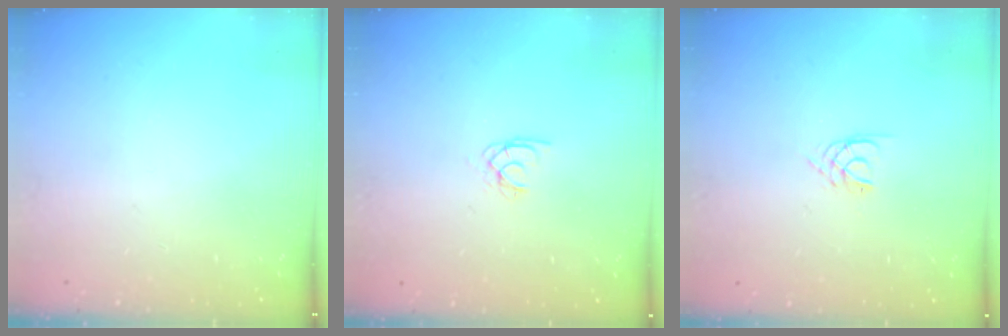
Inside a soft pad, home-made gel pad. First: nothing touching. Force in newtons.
{"total": 1.7, "press": 1.7, "slide": 0.1}
{"total": 2.4, "press": 2.4, "slide": 0.3}